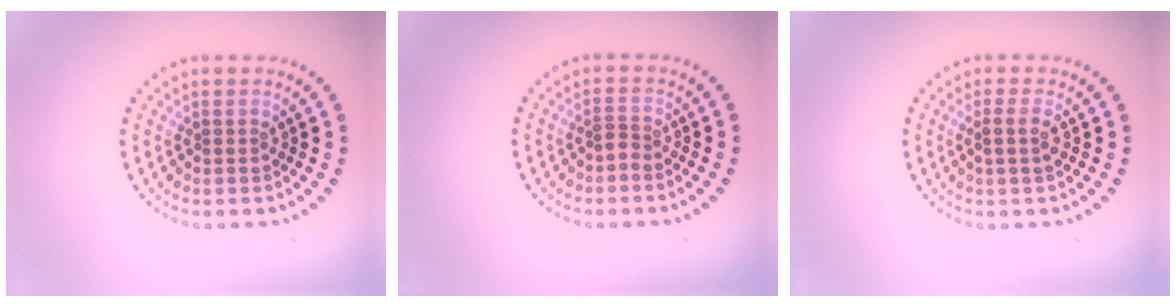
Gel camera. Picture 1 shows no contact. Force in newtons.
{"total": 0.8, "press": 0.5, "slide": 0.6}
{"total": 1.6, "press": 1.2, "slide": 1.0}